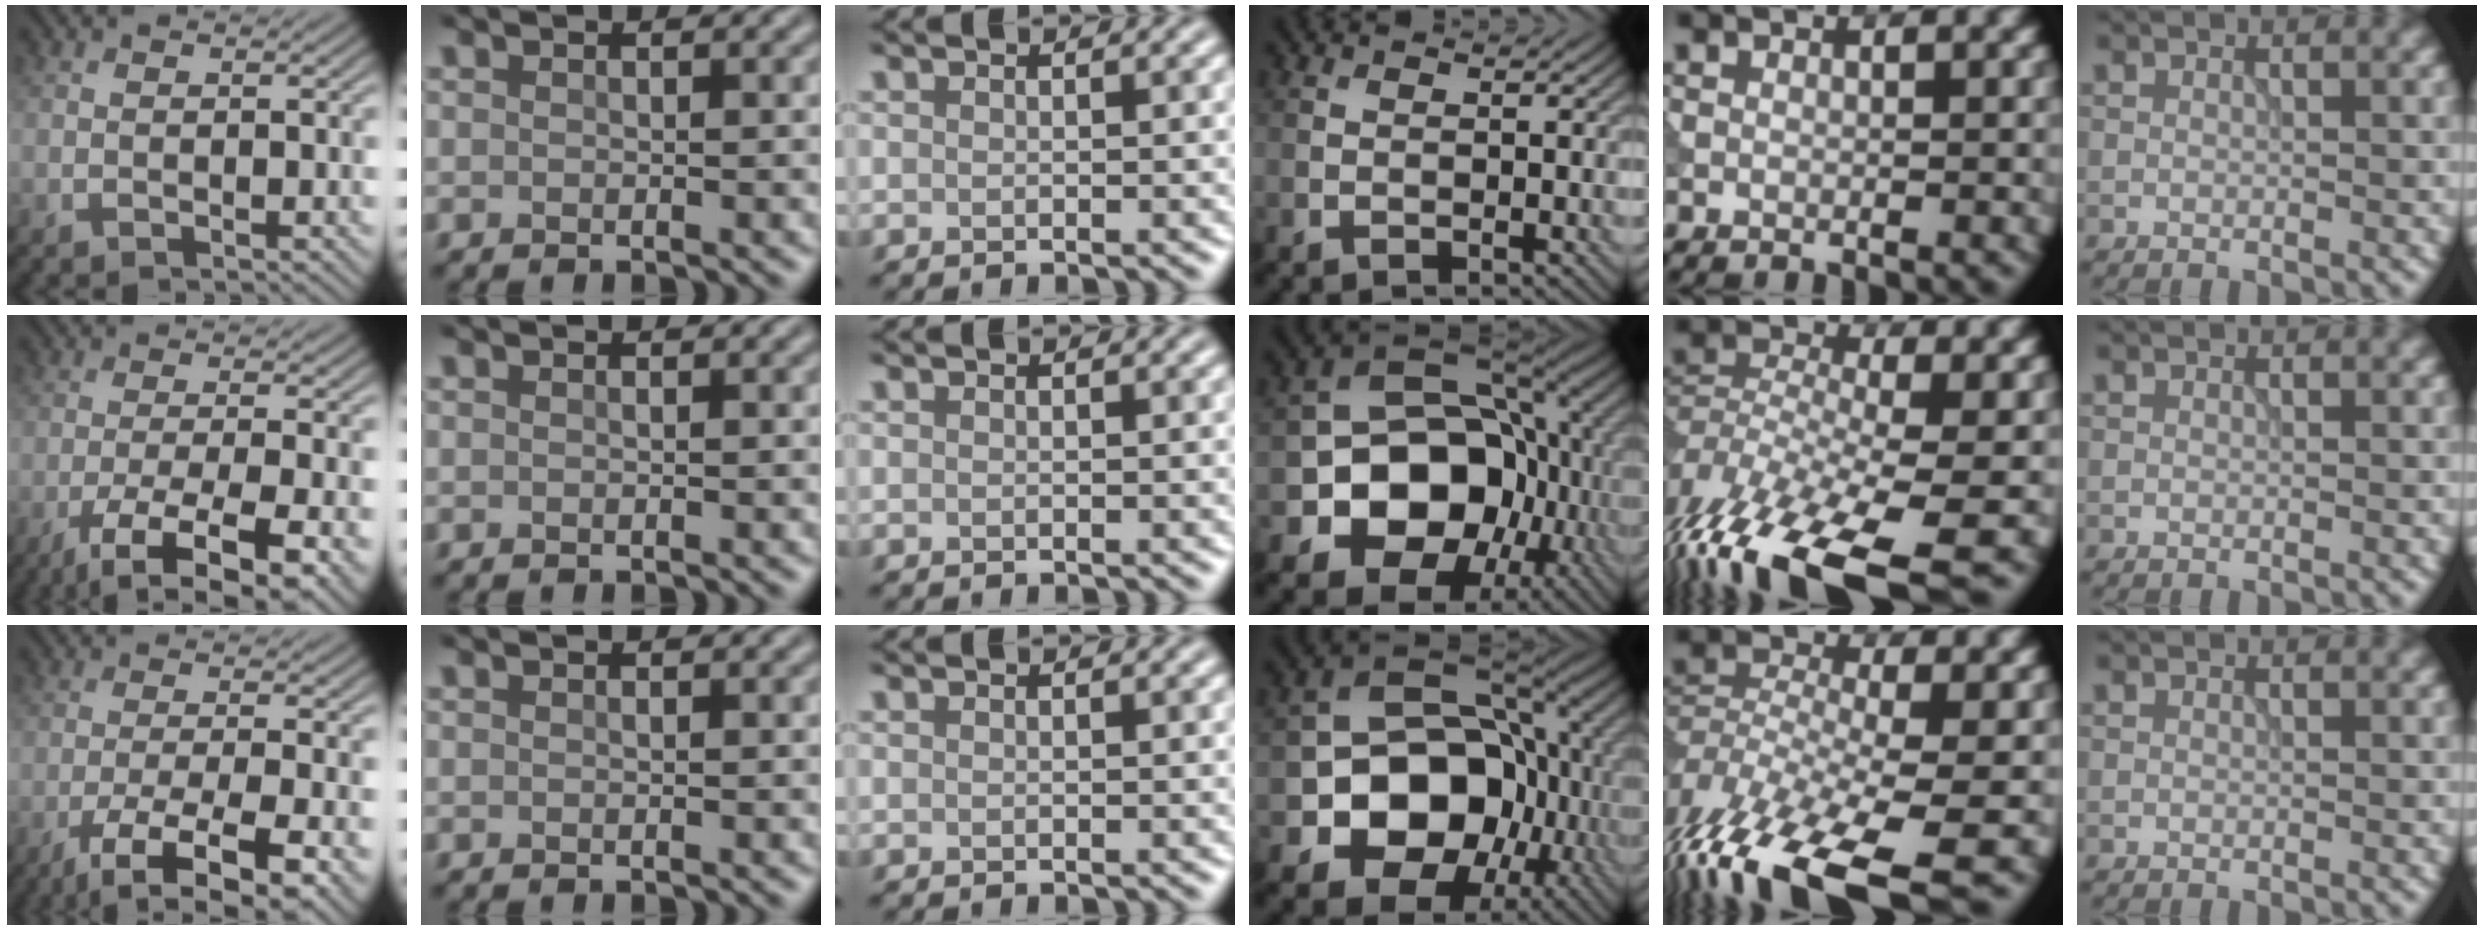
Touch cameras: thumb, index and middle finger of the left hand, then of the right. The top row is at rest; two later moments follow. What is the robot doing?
{"motion": "extract", "object": "tissue"}